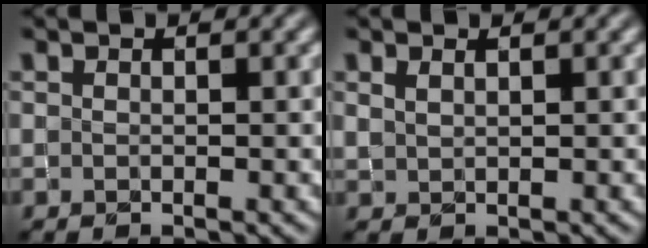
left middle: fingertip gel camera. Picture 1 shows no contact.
{"total": 0.8, "force": [0.8, 0.2, 0.0], "torque": [-0.005, 0.003, 0.018]}